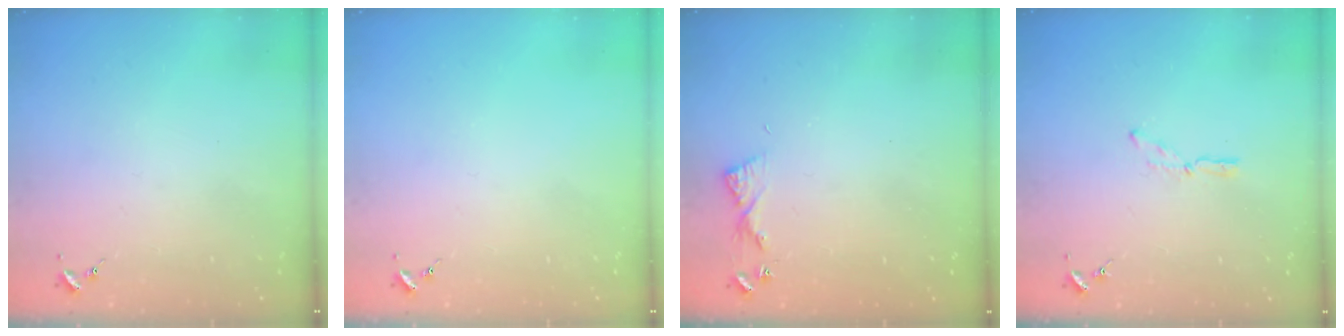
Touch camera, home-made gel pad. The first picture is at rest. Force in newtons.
{"total": 0.0}
{"total": 4.8, "press": 4.7, "slide": 0.5}
{"total": 5.2, "press": 5.1, "slide": 0.3}